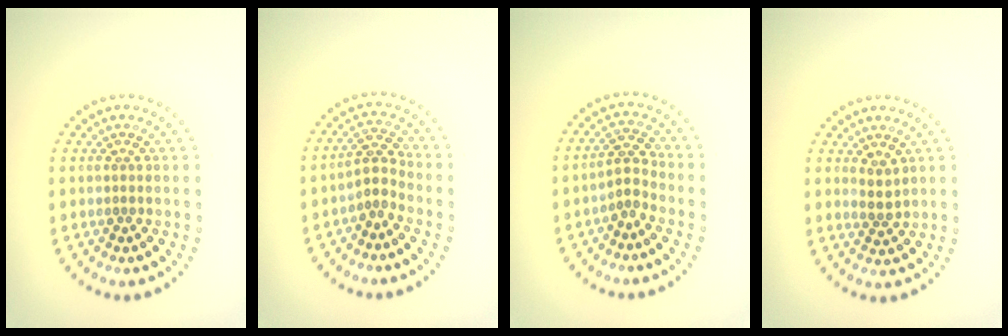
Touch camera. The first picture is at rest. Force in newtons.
{"total": 2.1, "press": 1.6, "slide": 1.4}
{"total": 1.9, "press": 1.5, "slide": 1.2}
{"total": 1.6, "press": 1.3, "slide": 0.9}